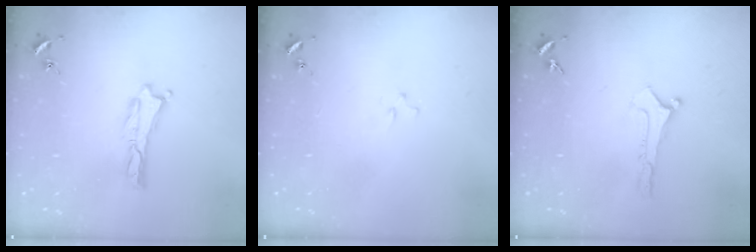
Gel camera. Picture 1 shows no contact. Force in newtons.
{"total": 0.7, "press": 0.7, "slide": 0.2}
{"total": 0.0}